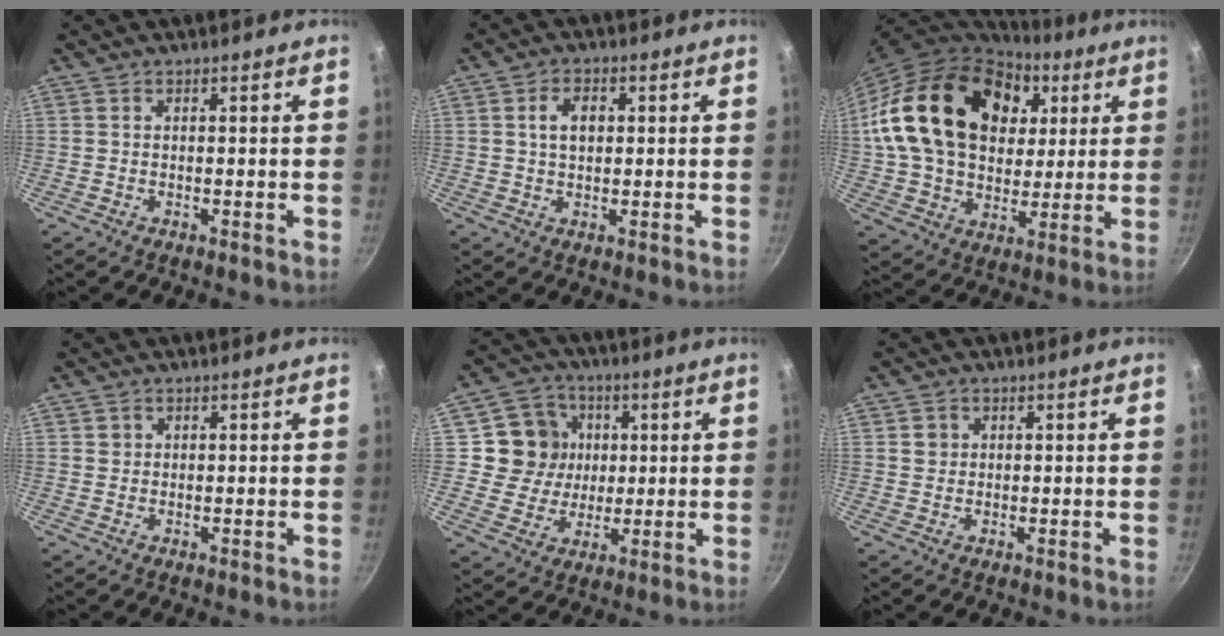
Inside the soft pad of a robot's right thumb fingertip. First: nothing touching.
{"total": 4.6, "force": [1.0, 3.0, 3.4], "torque": [-0.043, 0.005, 0.015]}
{"total": 27.4, "force": [7.5, 19.4, 17.7], "torque": [-0.302, 0.008, 0.131]}
{"total": 0.7, "force": [0.3, 0.7, 0.1], "torque": [0.006, 0.005, 0.004]}
{"total": 10.8, "force": [2.1, 10.1, 3.0], "torque": [-0.016, 0.002, 0.033]}
{"total": 1.7, "force": [0.4, 1.6, 0.4], "torque": [-0.001, 0.005, 0.006]}